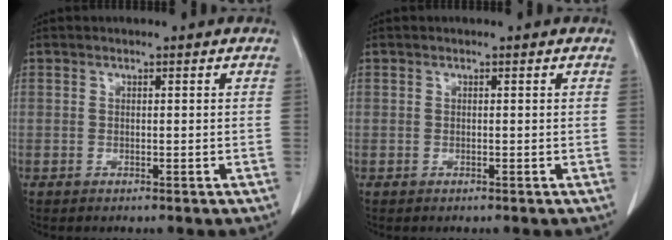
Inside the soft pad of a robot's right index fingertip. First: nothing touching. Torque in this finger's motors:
{"motor_torque": [0.05, -0.02, 0.01, 0.01]}